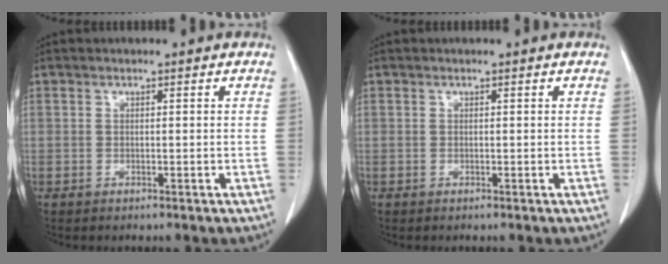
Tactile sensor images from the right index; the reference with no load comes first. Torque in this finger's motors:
{"motor_torque": [0.00, 0.00, 0.00, 0.00]}